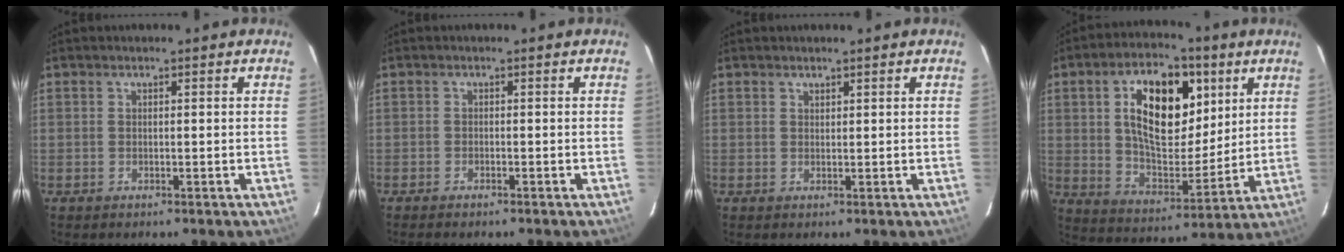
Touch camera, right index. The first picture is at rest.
{"total": 1.4, "force": [-1.3, 0.3, 0.5], "torque": [-0.020, -0.003, -0.024]}
{"total": 0.8, "force": [0.6, 0.4, 0.1], "torque": [0.000, 0.002, 0.011]}
{"total": 18.1, "force": [5.8, 9.5, 14.3], "torque": [-0.242, 0.013, 0.102]}